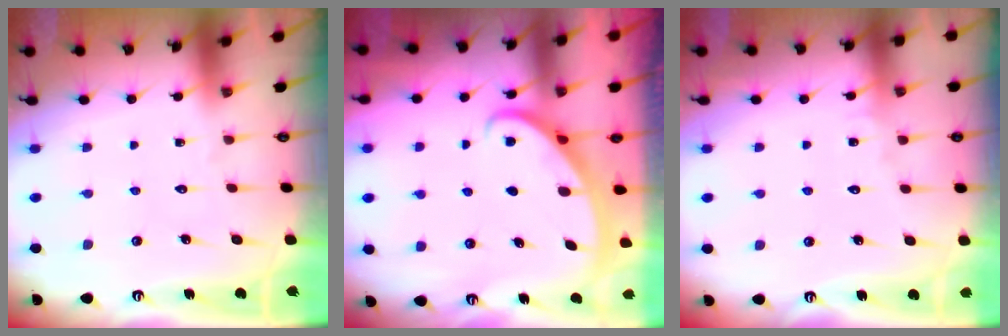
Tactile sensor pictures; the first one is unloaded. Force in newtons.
{"total": 2.9, "press": 2.9, "slide": 0.1}
{"total": 3.6, "press": 3.6, "slide": 0.2}